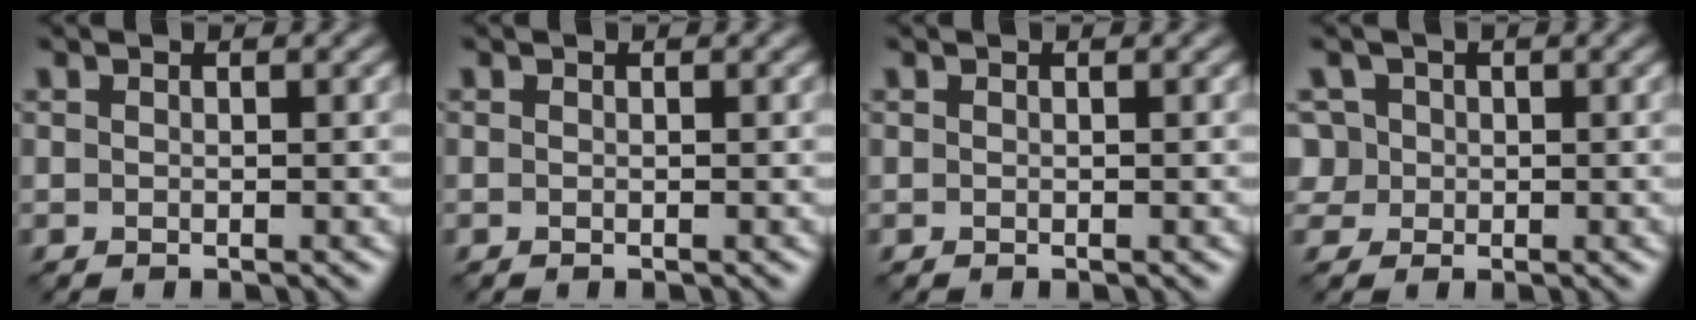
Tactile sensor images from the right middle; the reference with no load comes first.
{"total": 0.0}
{"total": 0.0}
{"total": 3.6, "force": [0.7, 3.3, 1.3], "torque": [-0.022, 0.023, 0.008]}